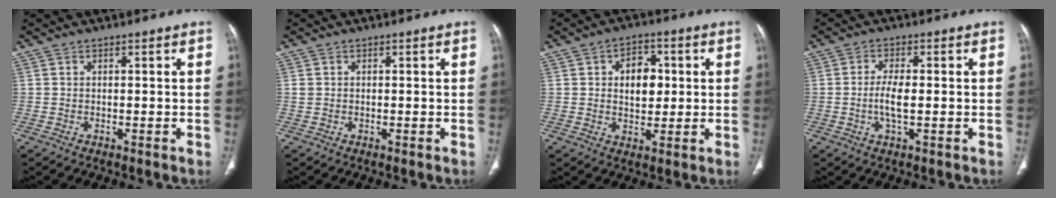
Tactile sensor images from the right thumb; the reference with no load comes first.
{"total": 1.0, "force": [0.1, 0.9, 0.4], "torque": [-0.005, 0.002, 0.006]}
{"total": 7.7, "force": [1.2, 5.4, 5.5], "torque": [-0.044, 0.001, 0.017]}
{"total": 4.7, "force": [-0.5, 1.6, 4.3], "torque": [-0.093, -0.001, -0.012]}